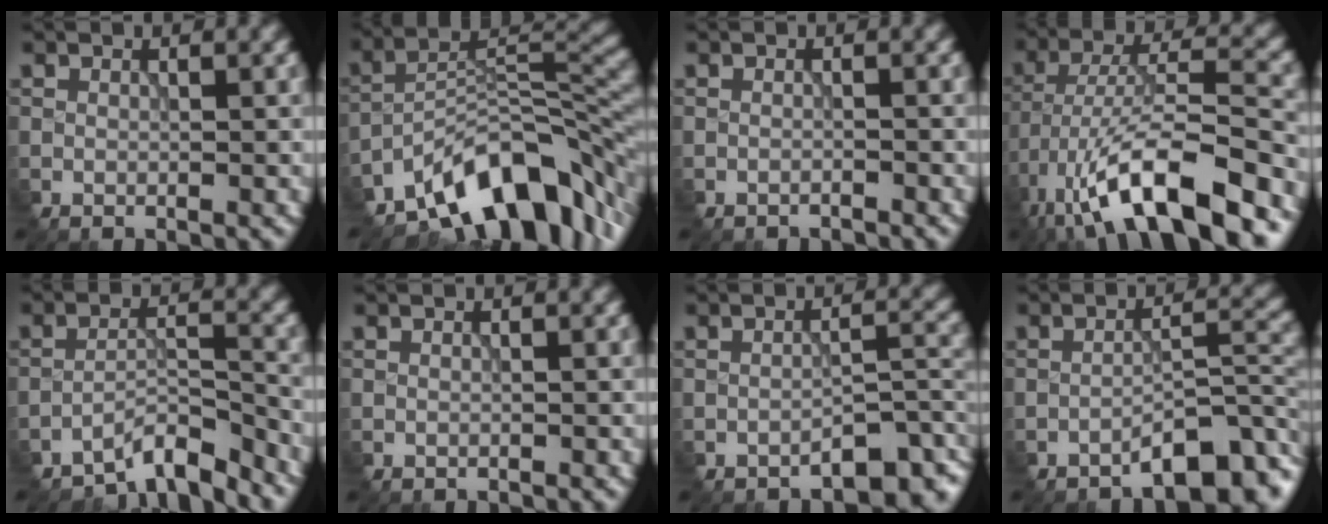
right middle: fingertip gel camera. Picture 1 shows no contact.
{"total": 11.1, "force": [-7.8, 4.5, 6.5], "torque": [-0.093, 0.013, -0.148]}
{"total": 1.2, "force": [-1.2, 0.0, -0.1], "torque": [0.001, -0.002, -0.025]}
{"total": 12.8, "force": [-7.9, 3.8, 9.3], "torque": [-0.166, 0.012, -0.137]}
{"total": 4.8, "force": [-4.6, 0.6, 1.2], "torque": [-0.020, 0.006, -0.081]}
{"total": 0.0}
{"total": 4.0, "force": [-3.3, 1.1, 2.0], "torque": [-0.026, 0.011, -0.046]}
{"total": 5.6, "force": [-4.4, 1.6, 3.2], "torque": [-0.042, 0.015, -0.064]}